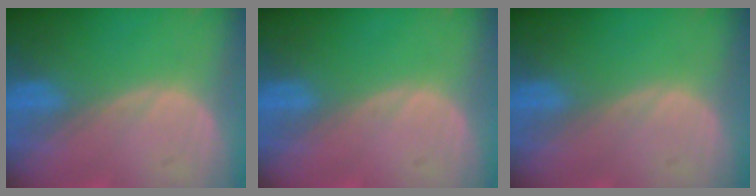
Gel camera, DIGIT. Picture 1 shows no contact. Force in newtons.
{"total": 0.0}
{"total": 0.0}